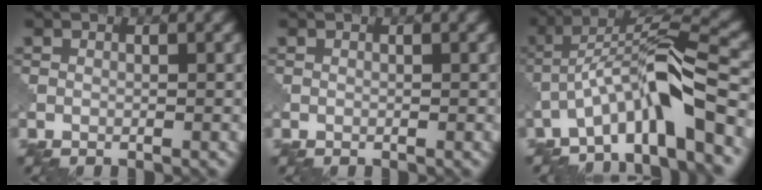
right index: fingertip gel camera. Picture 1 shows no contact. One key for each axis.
{"total": 0.0}
{"total": 7.9, "fx": -4.1, "fy": 1.3, "fz": 6.6, "tx": -0.115, "ty": 0.021, "tz": -0.079}